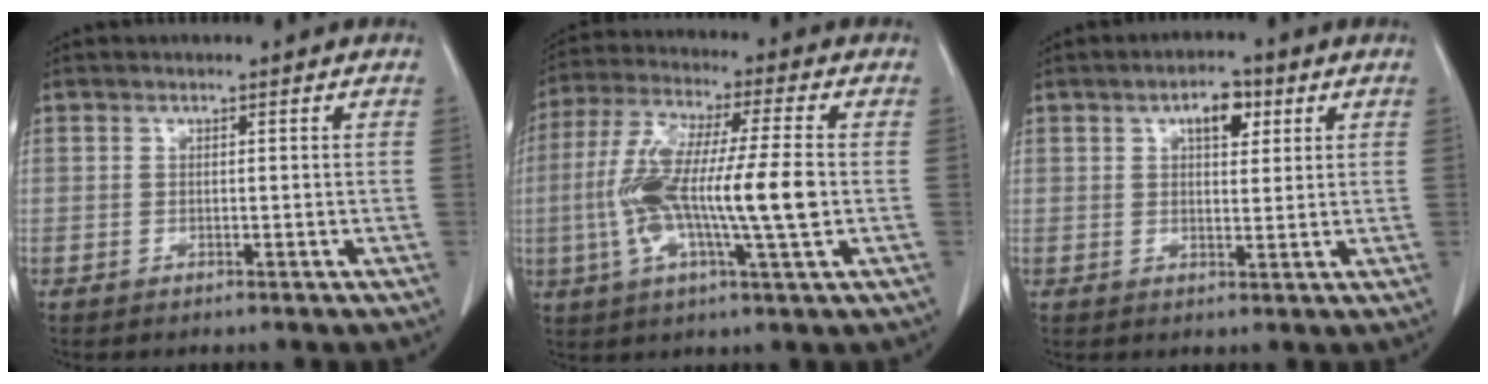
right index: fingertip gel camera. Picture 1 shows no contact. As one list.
[{"total": 15.5, "force": [-1.6, 1.2, 15.4], "torque": [-0.299, 0.002, -0.033]}, {"total": 4.7, "force": [2.1, 2.2, 3.6], "torque": [-0.056, 0.008, 0.032]}]